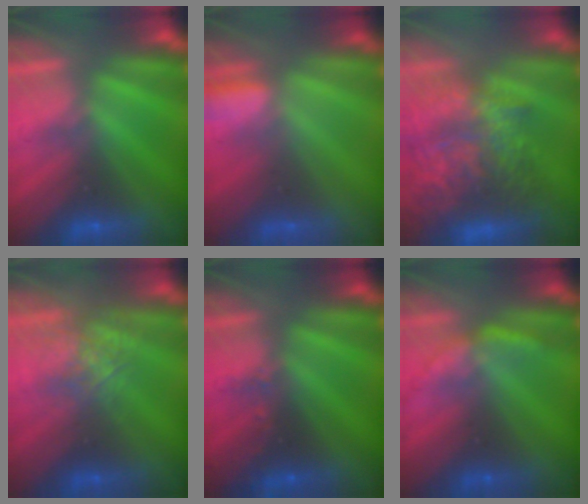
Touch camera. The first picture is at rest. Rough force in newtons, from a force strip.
{"total": 2.9}
{"total": 11.1}
{"total": 2.7}
{"total": 2.4}
{"total": 2.1}